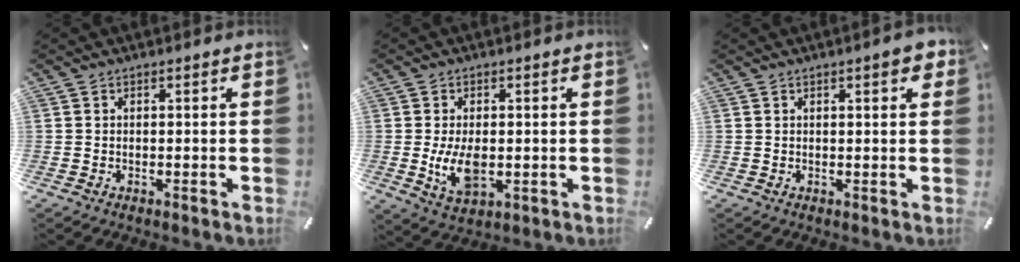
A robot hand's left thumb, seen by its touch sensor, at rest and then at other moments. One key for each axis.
{"total": 7.6, "fx": -0.5, "fy": 4.5, "fz": 6.1, "tx": -0.138, "ty": -0.008, "tz": -0.012}
{"total": 3.6, "fx": 1.7, "fy": 1.0, "fz": 3.0, "tx": -0.047, "ty": -0.001, "tz": 0.026}